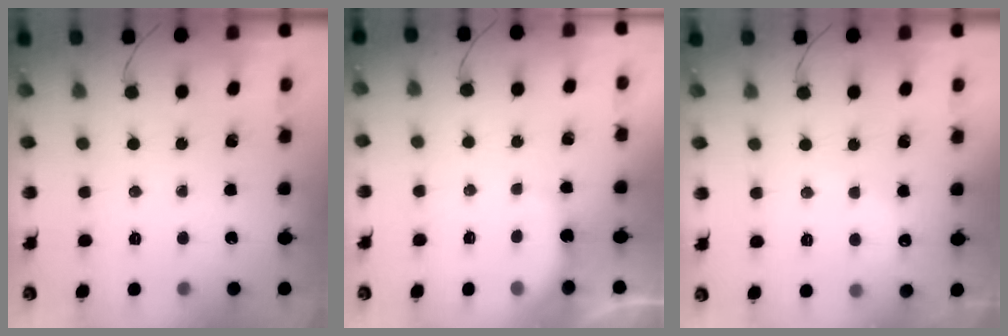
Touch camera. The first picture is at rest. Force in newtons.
{"total": 2.3, "press": 2.2, "slide": 0.6}
{"total": 6.3, "press": 6.3, "slide": 0.9}